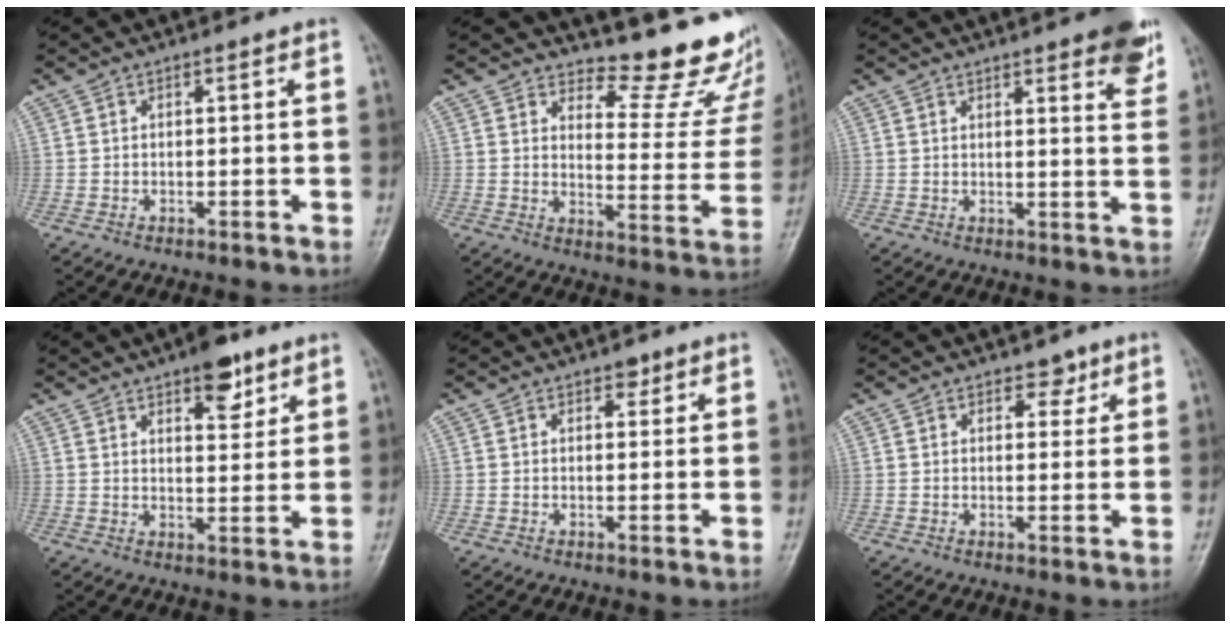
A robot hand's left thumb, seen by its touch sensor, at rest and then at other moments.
{"total": 16.1, "force": [14.6, 4.9, 5.0], "torque": [-0.010, -0.154, 0.162]}
{"total": 9.5, "force": [6.0, 2.3, 7.1], "torque": [-0.066, -0.025, 0.068]}
{"total": 7.2, "force": [4.6, 3.1, 4.6], "torque": [-0.041, -0.024, 0.062]}
{"total": 1.5, "force": [1.0, 0.9, 0.6], "torque": [0.004, -0.004, 0.010]}
{"total": 2.5, "force": [1.7, 1.6, 1.0], "torque": [0.006, -0.009, 0.022]}